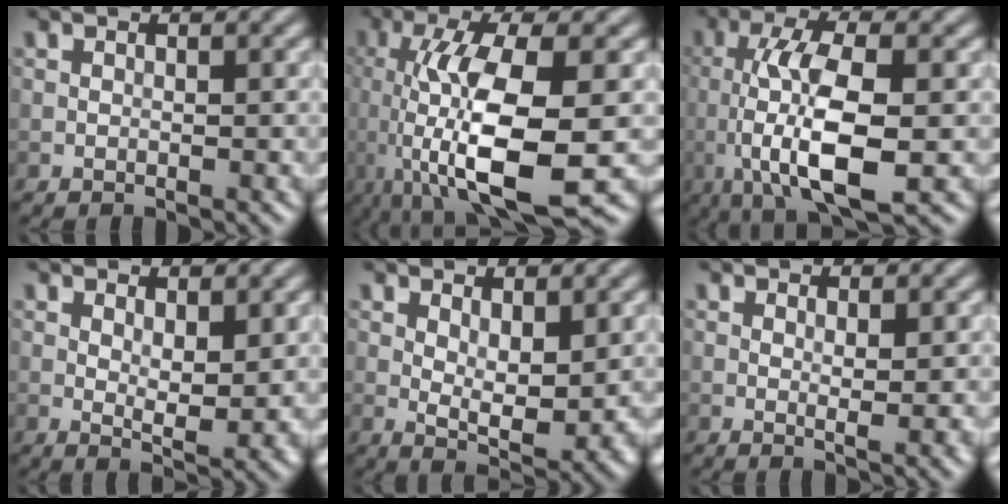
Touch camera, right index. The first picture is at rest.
{"total": 11.8, "force": [-1.4, 3.7, 11.1], "torque": [-0.207, -0.018, -0.020]}
{"total": 9.4, "force": [-1.1, 3.2, 8.8], "torque": [-0.164, -0.005, -0.019]}
{"total": 3.7, "force": [1.4, 1.3, 3.2], "torque": [-0.053, -0.010, 0.028]}
{"total": 4.4, "force": [1.3, 1.7, 3.8], "torque": [-0.067, -0.011, 0.026]}
{"total": 2.0, "force": [0.6, 0.3, 1.9], "torque": [-0.028, -0.005, 0.012]}